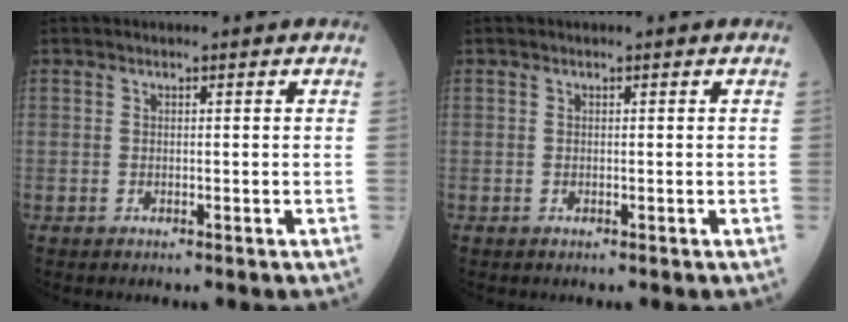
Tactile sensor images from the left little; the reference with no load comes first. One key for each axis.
{"total": 0.0}